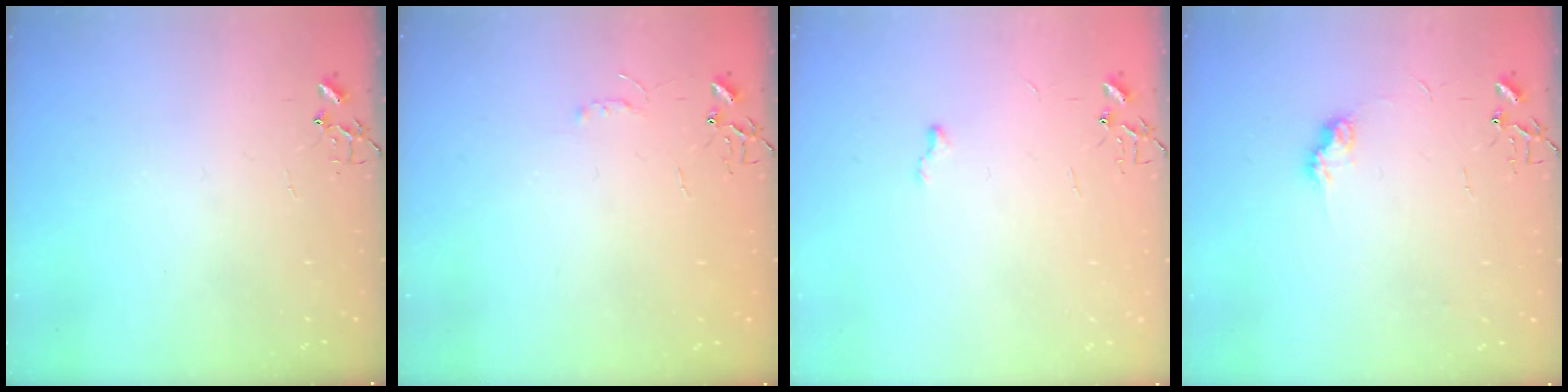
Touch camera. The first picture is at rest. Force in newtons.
{"total": 3.6, "press": 3.6, "slide": 0.6}
{"total": 4.6, "press": 4.6, "slide": 0.3}
{"total": 8.0, "press": 8.0, "slide": 0.5}